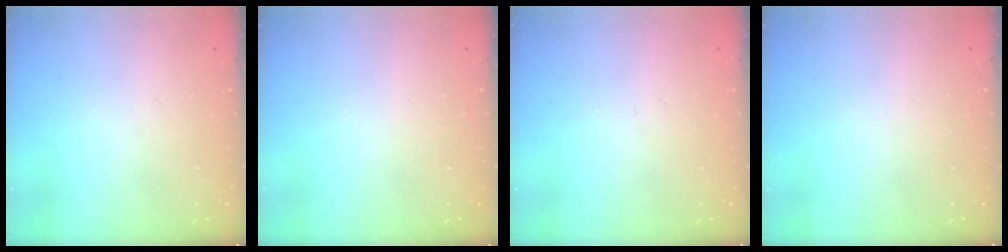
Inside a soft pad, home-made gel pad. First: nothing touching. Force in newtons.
{"total": 0.0}
{"total": 0.0}
{"total": 0.0}